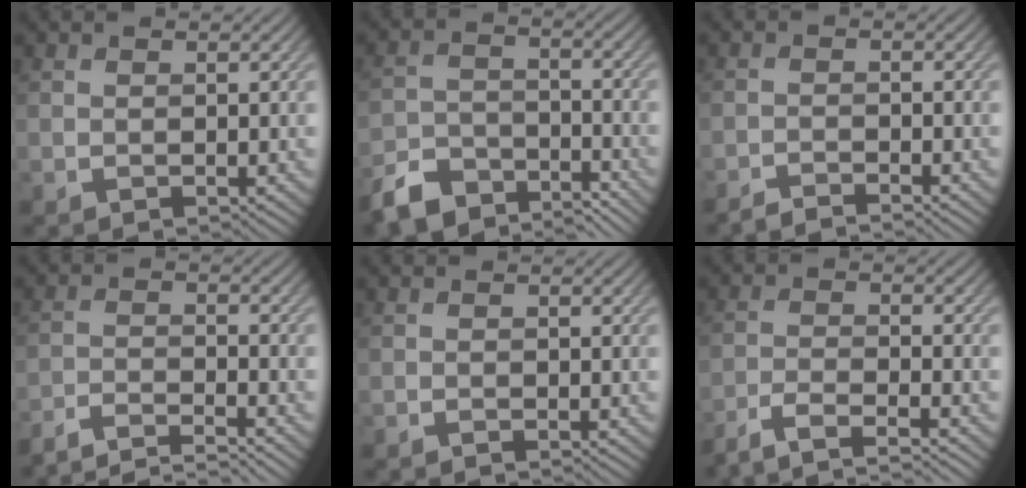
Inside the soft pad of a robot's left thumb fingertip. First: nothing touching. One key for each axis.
{"total": 8.1, "fx": -7.0, "fy": 3.0, "fz": 2.7, "tx": -0.059, "ty": -0.010, "tz": -0.138}
{"total": 2.6, "fx": -2.5, "fy": 0.2, "fz": 1.0, "tx": -0.015, "ty": 0.000, "tz": -0.051}
{"total": 6.9, "fx": -6.4, "fy": 0.7, "fz": 2.4, "tx": -0.046, "ty": 0.005, "tz": -0.118}
{"total": 0.0}
{"total": 5.8, "fx": -4.8, "fy": 0.9, "fz": 3.1, "tx": -0.057, "ty": 0.000, "tz": -0.097}